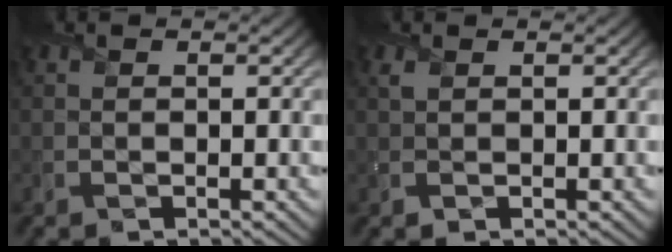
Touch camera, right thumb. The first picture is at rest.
{"total": 0.7, "force": [0.6, 0.3, 0.3], "torque": [-0.008, 0.001, 0.012]}